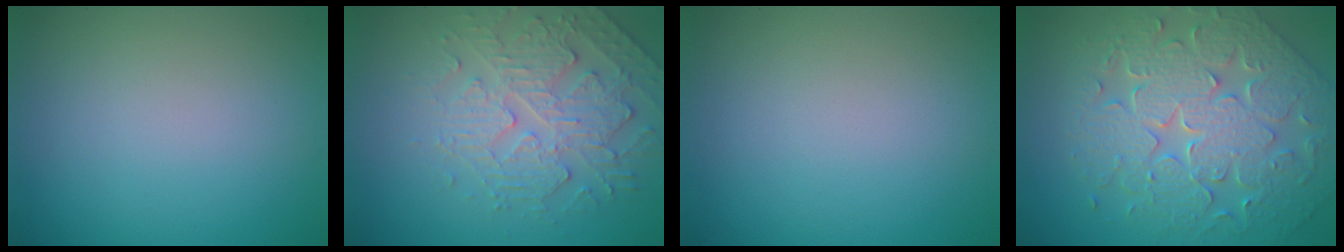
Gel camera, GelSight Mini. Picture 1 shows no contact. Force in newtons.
{"total": 4.8, "press": 3.6, "slide": 3.2}
{"total": 0.0}
{"total": 6.8, "press": 6.0, "slide": 3.2}